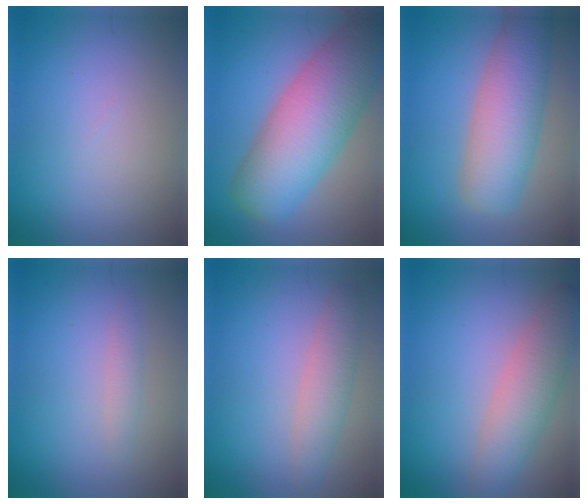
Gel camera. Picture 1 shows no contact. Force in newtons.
{"total": 10.8, "press": 10.8, "slide": 0.5}
{"total": 7.3, "press": 7.3, "slide": 0.6}
{"total": 1.1, "press": 1.1, "slide": 0.1}
{"total": 2.8, "press": 2.8, "slide": 0.1}
{"total": 4.7, "press": 4.7, "slide": 0.3}